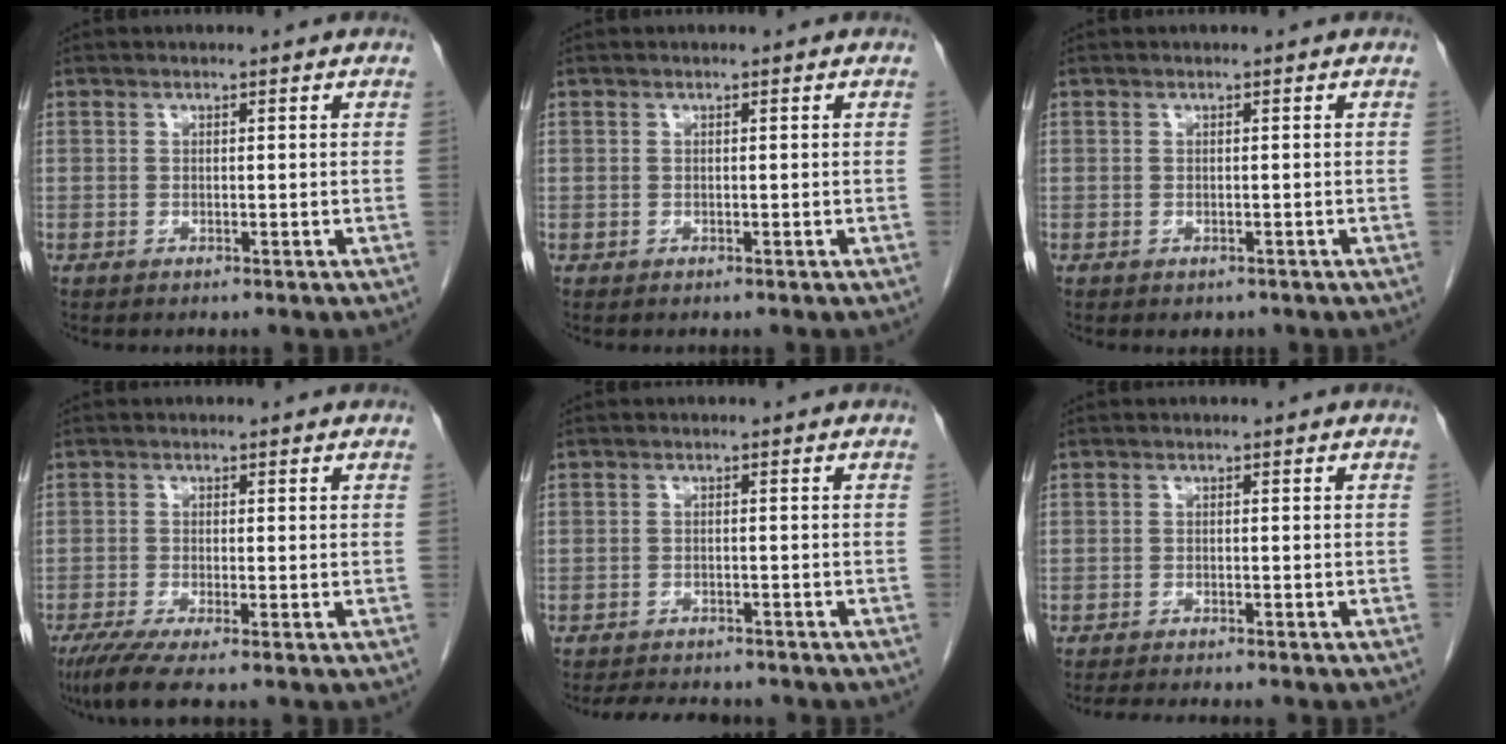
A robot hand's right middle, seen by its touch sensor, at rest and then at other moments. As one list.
[{"total": 0.0}, {"total": 1.0, "force": [-0.6, 0.7, 0.4], "torque": [-0.006, 0.000, -0.003]}, {"total": 4.9, "force": [-3.4, 0.1, 3.5], "torque": [-0.062, -0.015, -0.062]}, {"total": 7.3, "force": [-6.6, 2.1, 2.4], "torque": [-0.034, -0.003, -0.088]}, {"total": 6.3, "force": [-5.6, 0.7, 2.9], "torque": [-0.035, -0.010, -0.079]}]